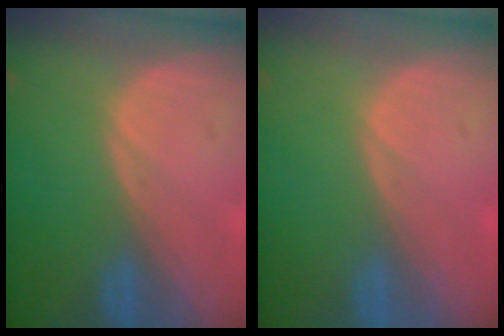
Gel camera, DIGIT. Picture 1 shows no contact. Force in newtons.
{"total": 0.0}